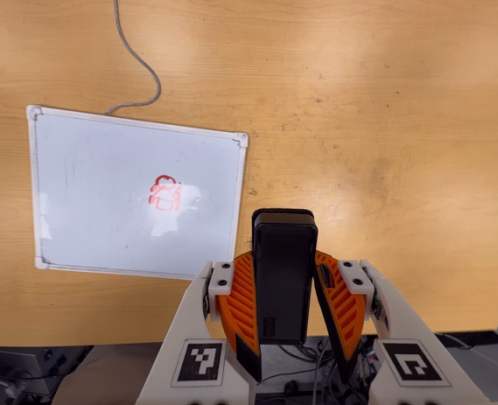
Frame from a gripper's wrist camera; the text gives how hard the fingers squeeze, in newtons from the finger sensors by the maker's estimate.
{"total": 6.1, "left": 4.8, "right": 7.4}